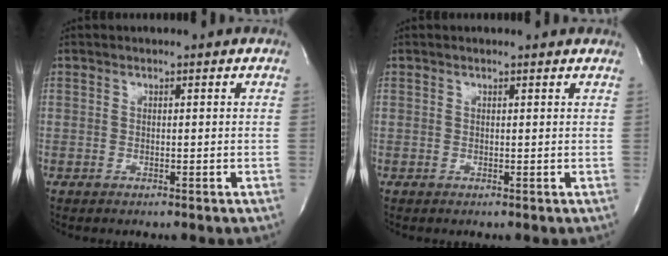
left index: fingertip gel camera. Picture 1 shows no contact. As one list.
[{"total": 2.1, "force": [1.9, 0.3, 0.8], "torque": [-0.016, 0.009, 0.014]}]